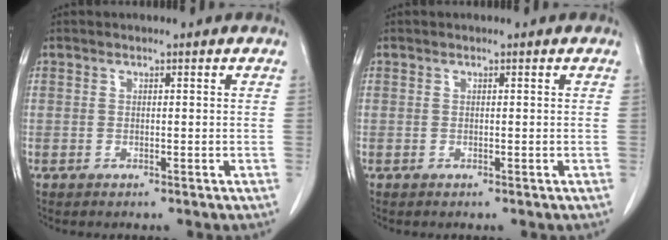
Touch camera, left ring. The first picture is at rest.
{"total": 0.0}